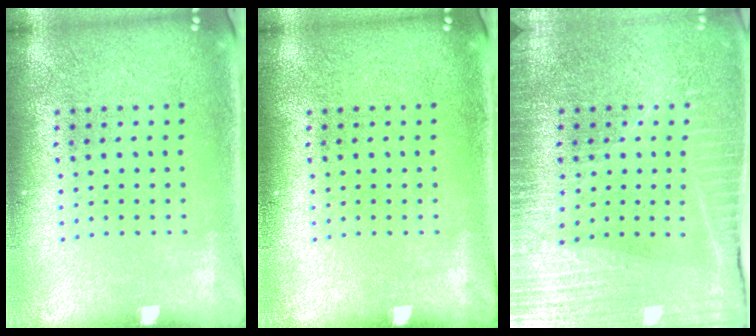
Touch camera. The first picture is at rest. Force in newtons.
{"total": 0.0}
{"total": 3.5, "press": 3.4, "slide": 0.8}